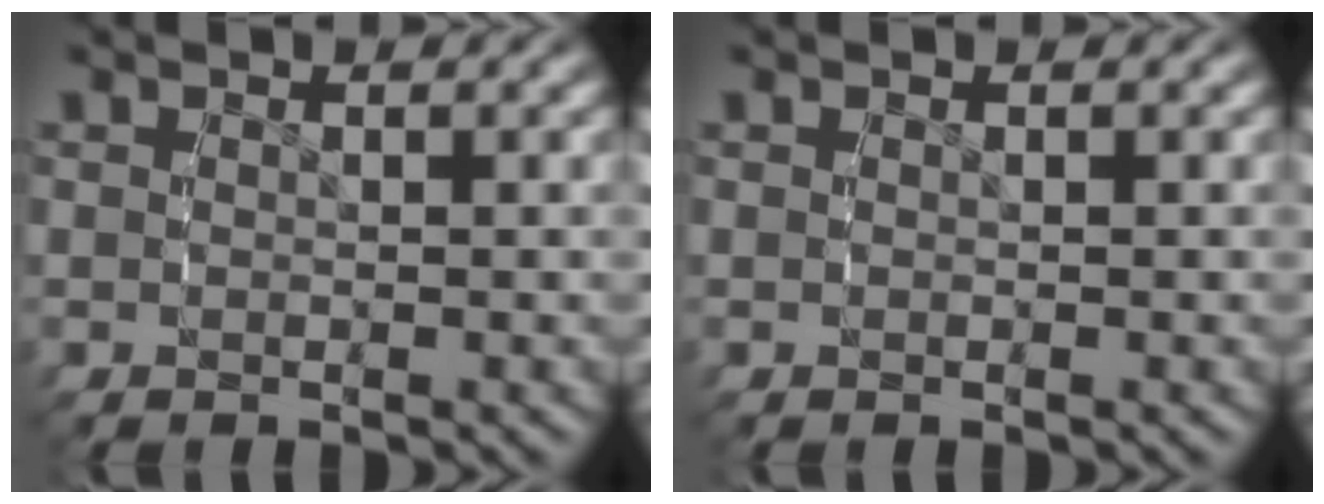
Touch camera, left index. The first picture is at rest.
{"total": 0.0}